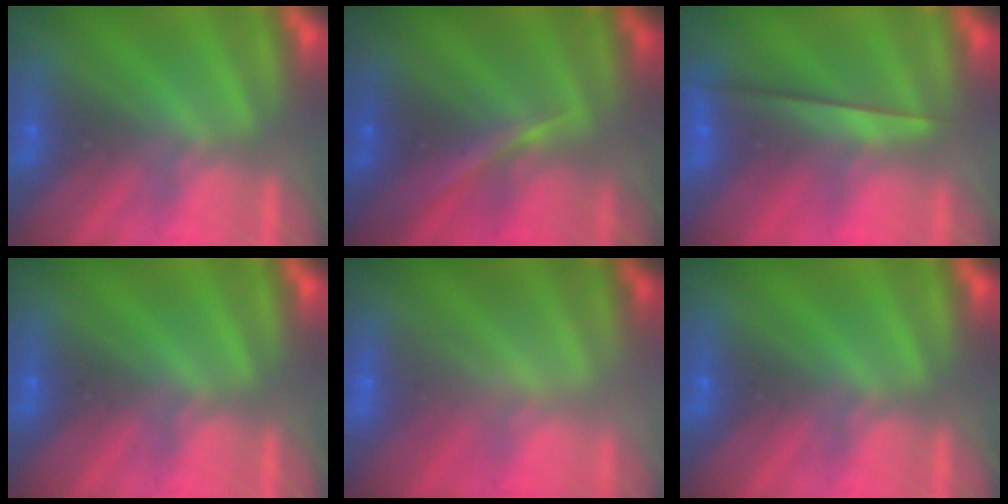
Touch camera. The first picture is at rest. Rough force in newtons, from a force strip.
{"total": 2.3}
{"total": 2.3}
{"total": 0.0}
{"total": 2.2}
{"total": 0.0}